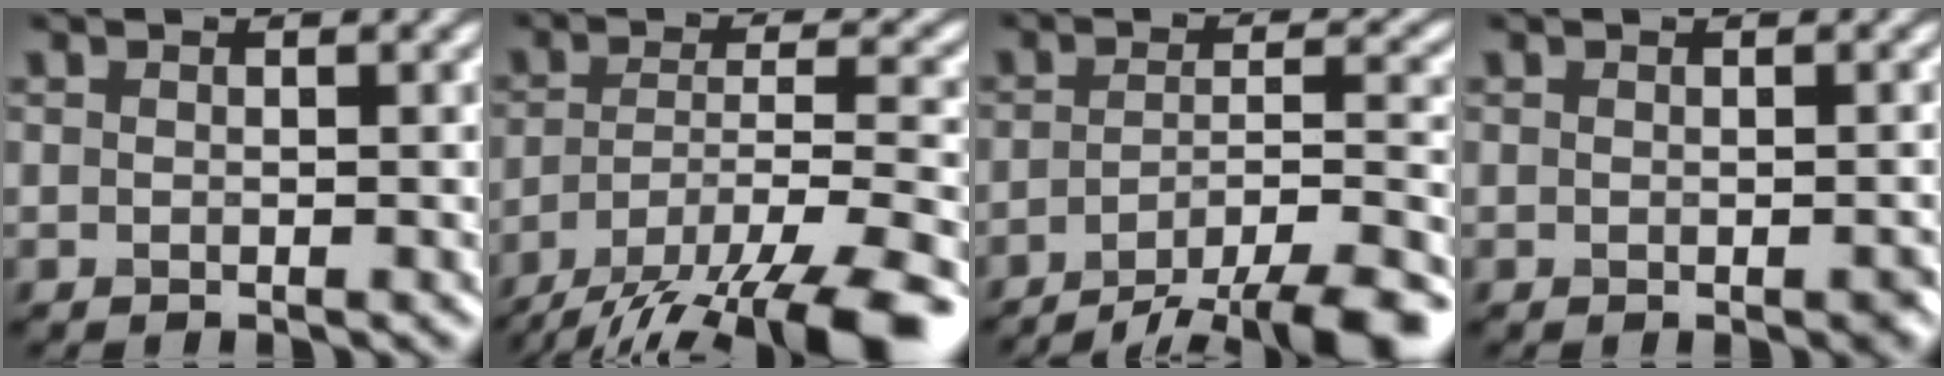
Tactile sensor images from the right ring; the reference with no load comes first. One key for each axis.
{"total": 14.9, "fx": -11.9, "fy": 4.4, "fz": 8.0, "tx": -0.141, "ty": -0.021, "tz": -0.168}
{"total": 10.2, "fx": -7.7, "fy": 2.8, "fz": 6.1, "tx": -0.087, "ty": -0.002, "tz": -0.116}
{"total": 0.8, "fx": -0.4, "fy": 0.3, "fz": 0.6, "tx": -0.009, "ty": -0.001, "tz": -0.004}